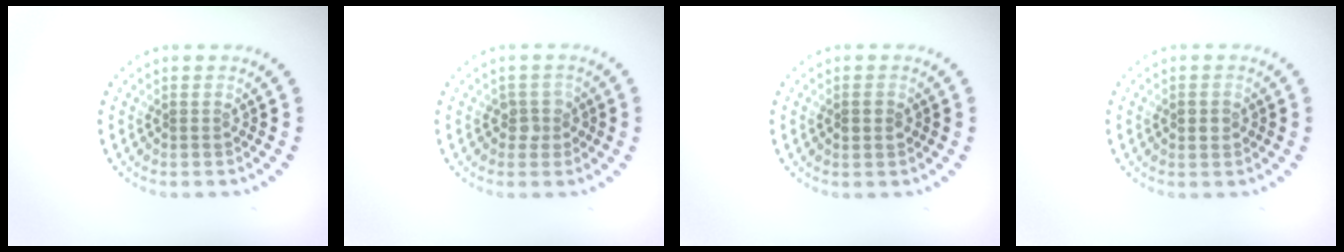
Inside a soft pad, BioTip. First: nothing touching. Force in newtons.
{"total": 1.5, "press": 1.2, "slide": 0.9}
{"total": 1.1, "press": 1.1, "slide": 0.2}
{"total": 1.5, "press": 1.5, "slide": 0.1}